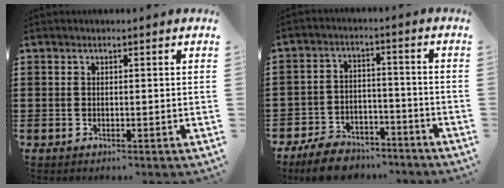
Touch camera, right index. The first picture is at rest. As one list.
[{"total": 8.4, "force": [-7.6, 2.8, 2.0], "torque": [-0.047, 0.028, -0.149]}]